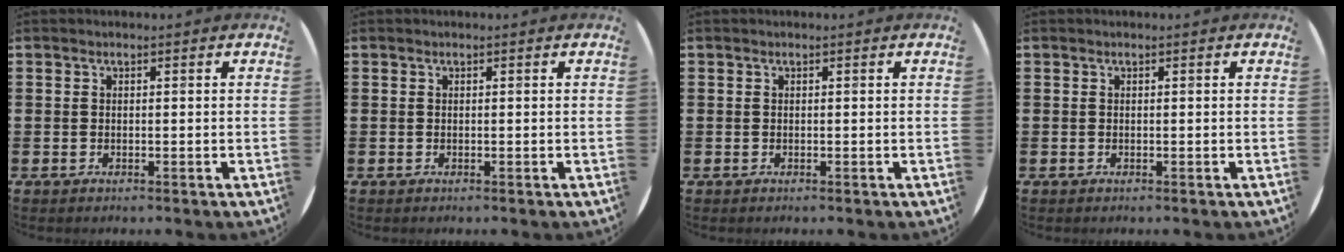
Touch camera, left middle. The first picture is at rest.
{"total": 0.0}
{"total": 0.0}
{"total": 0.0}